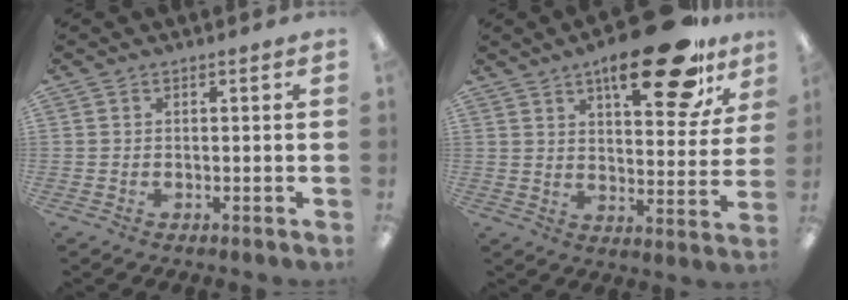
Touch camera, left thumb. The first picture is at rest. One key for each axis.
{"total": 21.3, "fx": 13.2, "fy": 7.9, "fz": 14.8, "tx": -0.205, "ty": -0.069, "tz": 0.206}